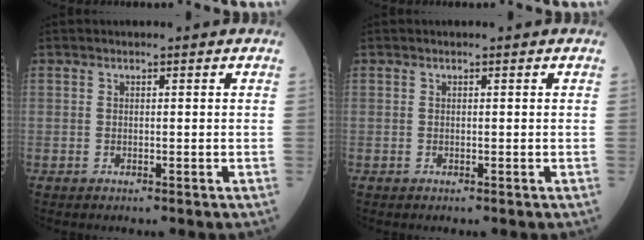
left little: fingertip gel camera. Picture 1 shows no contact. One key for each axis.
{"total": 0.0}